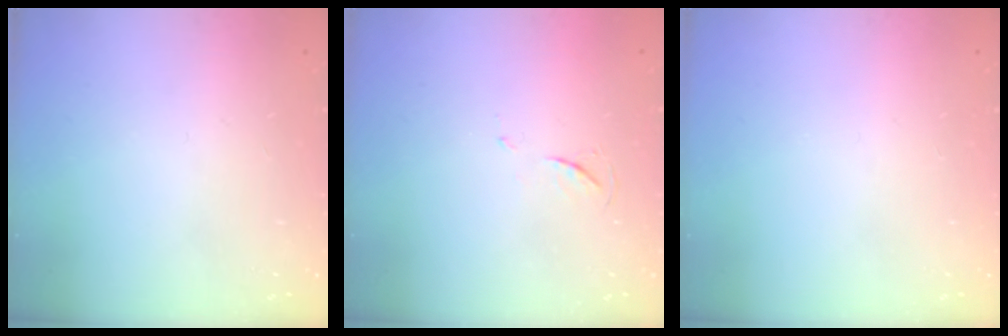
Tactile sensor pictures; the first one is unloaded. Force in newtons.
{"total": 4.1, "press": 4.1, "slide": 0.6}
{"total": 0.0}